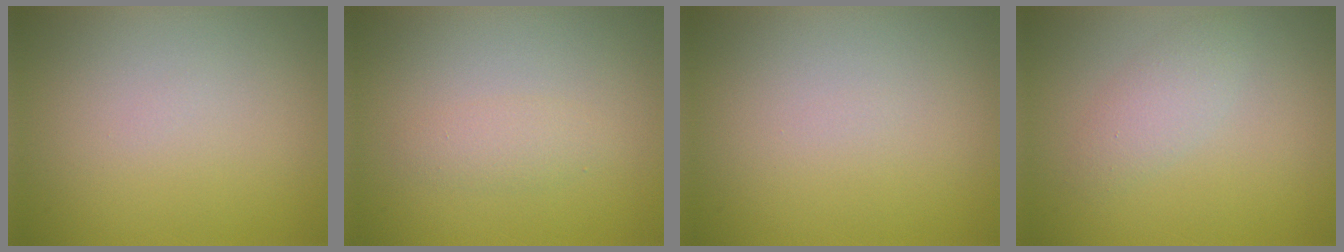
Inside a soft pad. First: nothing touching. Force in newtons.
{"total": 1.4, "press": 1.4, "slide": 0.1}
{"total": 0.0}
{"total": 2.0, "press": 2.0, "slide": 0.1}